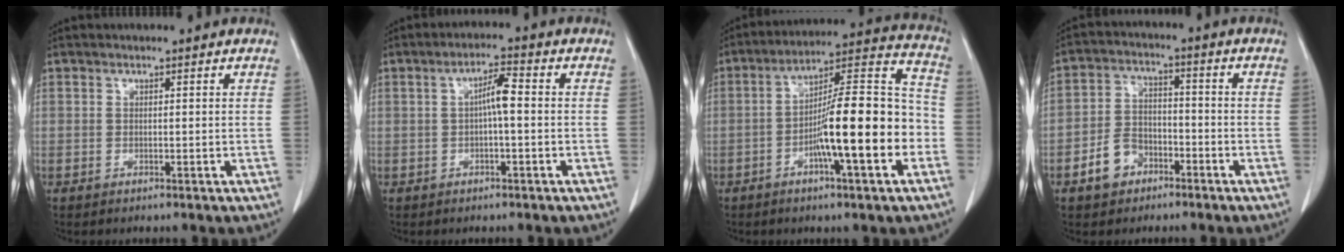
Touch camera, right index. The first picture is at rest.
{"total": 4.5, "force": [0.1, 1.0, 4.4], "torque": [-0.082, 0.014, 0.003]}
{"total": 17.3, "force": [-4.8, 2.5, 16.4], "torque": [-0.257, 0.020, -0.075]}
{"total": 7.3, "force": [-3.9, 5.2, 3.4], "torque": [-0.080, 0.023, -0.062]}